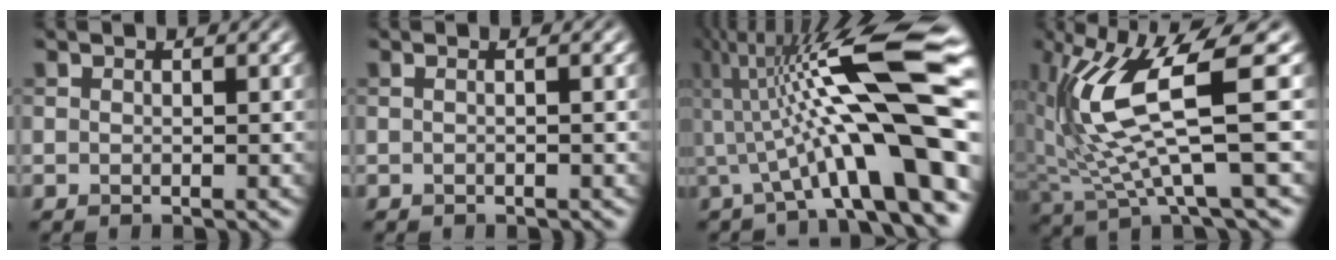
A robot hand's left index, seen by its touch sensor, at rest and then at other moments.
{"total": 1.1, "force": [0.1, 0.5, 1.0], "torque": [-0.011, -0.003, -0.010]}
{"total": 15.1, "force": [0.8, 3.2, 14.7], "torque": [-0.215, 0.024, 0.007]}
{"total": 9.3, "force": [1.5, 2.2, 8.9], "torque": [-0.190, -0.013, 0.037]}